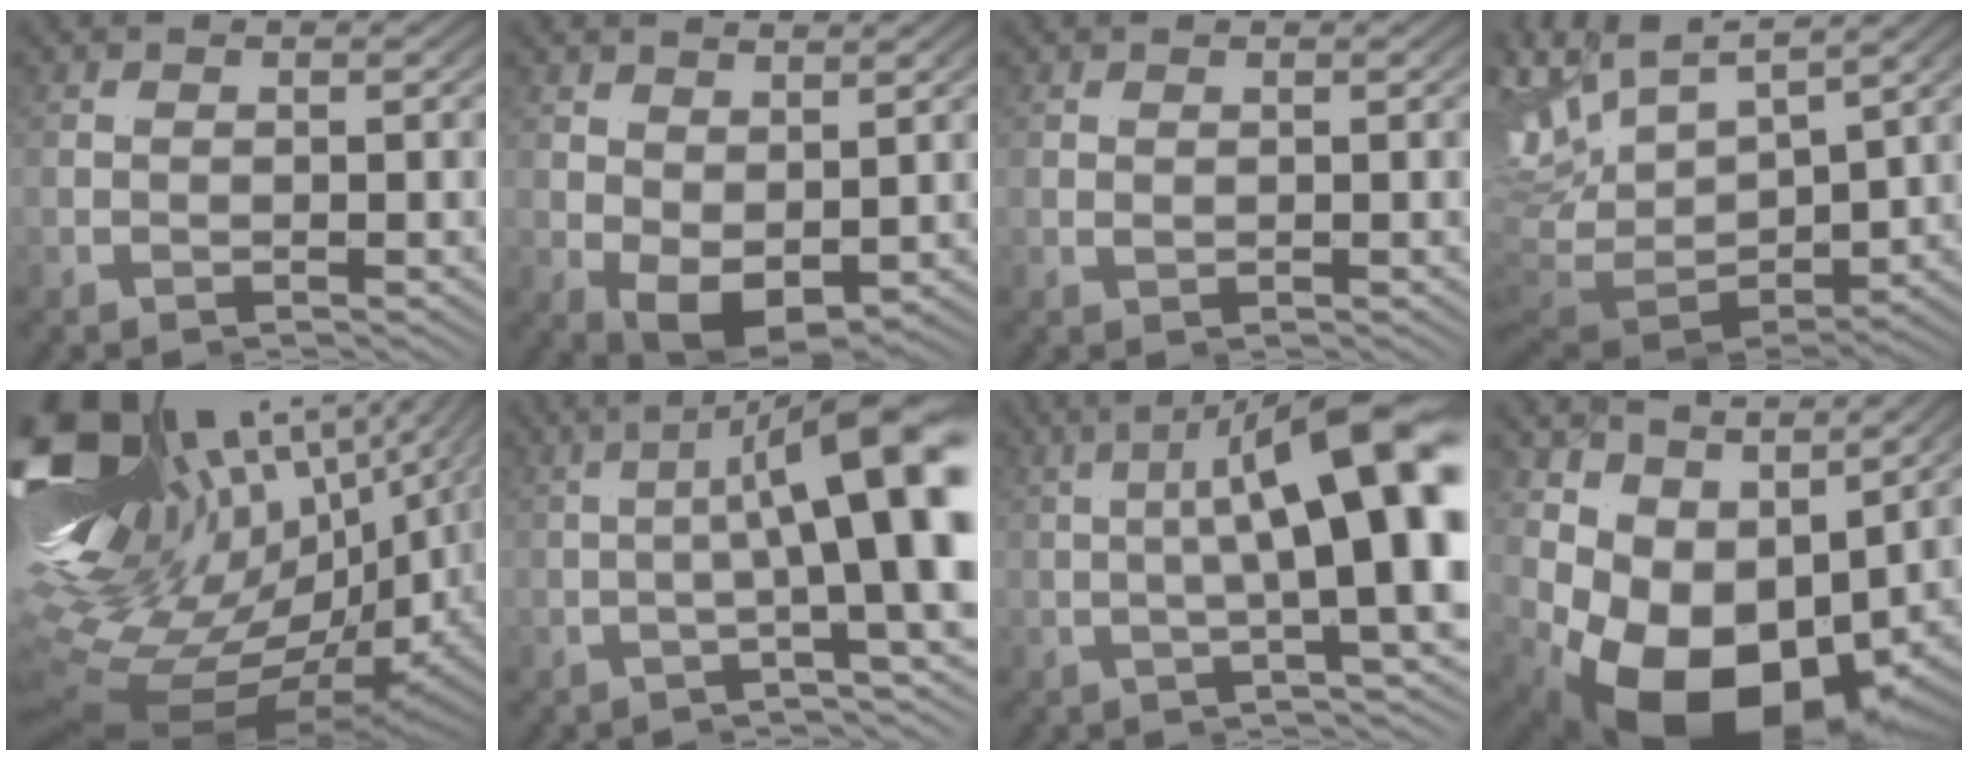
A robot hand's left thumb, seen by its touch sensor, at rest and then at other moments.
{"total": 1.4, "force": [-0.2, 0.4, 1.4], "torque": [-0.043, -0.008, -0.007]}
{"total": 0.6, "force": [0.4, -0.4, -0.2], "torque": [0.002, 0.003, 0.006]}
{"total": 10.2, "force": [1.6, 3.9, 9.2], "torque": [-0.206, 0.014, 0.019]}
{"total": 22.1, "force": [-1.4, 12.5, 18.2], "torque": [-0.318, 0.008, -0.032]}
{"total": 10.7, "force": [-0.3, 0.5, 10.7], "torque": [-0.138, 0.042, -0.021]}
{"total": 11.6, "force": [0.6, 0.2, 11.5], "torque": [-0.137, 0.050, -0.012]}
{"total": 10.9, "force": [-3.5, 5.5, 8.7], "torque": [-0.161, -0.021, -0.047]}